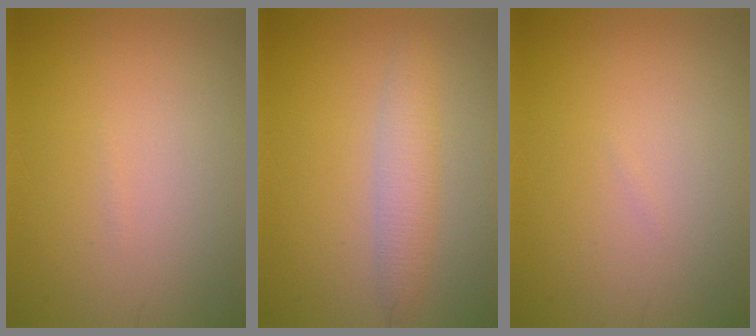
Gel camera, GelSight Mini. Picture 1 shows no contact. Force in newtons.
{"total": 2.5, "press": 2.5, "slide": 0.0}
{"total": 0.0}